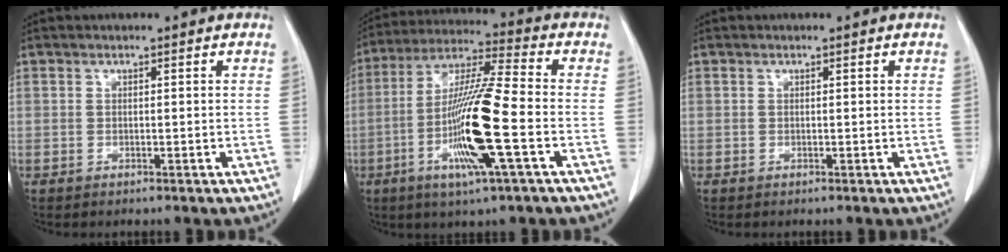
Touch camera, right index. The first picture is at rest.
{"total": 15.4, "force": [-4.4, 0.1, 14.8], "torque": [-0.292, -0.012, -0.089]}
{"total": 0.0}